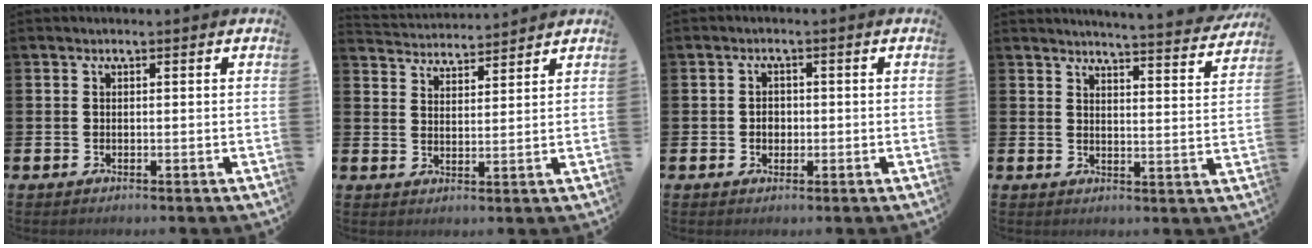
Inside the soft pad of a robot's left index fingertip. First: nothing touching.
{"total": 3.9, "force": [3.9, 0.2, -0.5], "torque": [-0.006, -0.027, 0.070]}
{"total": 1.6, "force": [-0.1, 1.5, 0.8], "torque": [0.000, 0.001, -0.007]}
{"total": 4.8, "force": [4.7, -0.5, 0.6], "torque": [-0.011, -0.042, 0.077]}